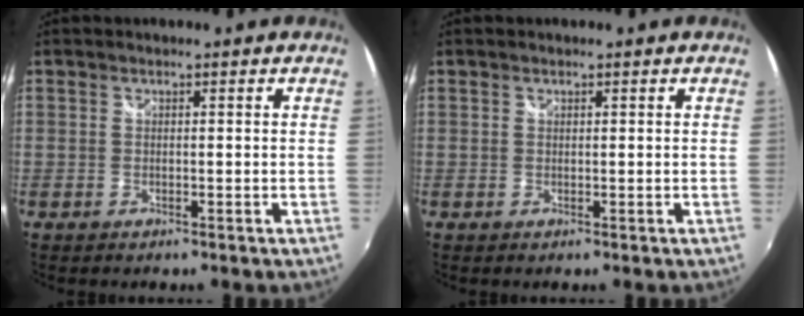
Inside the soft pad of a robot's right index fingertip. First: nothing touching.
{"total": 0.0}